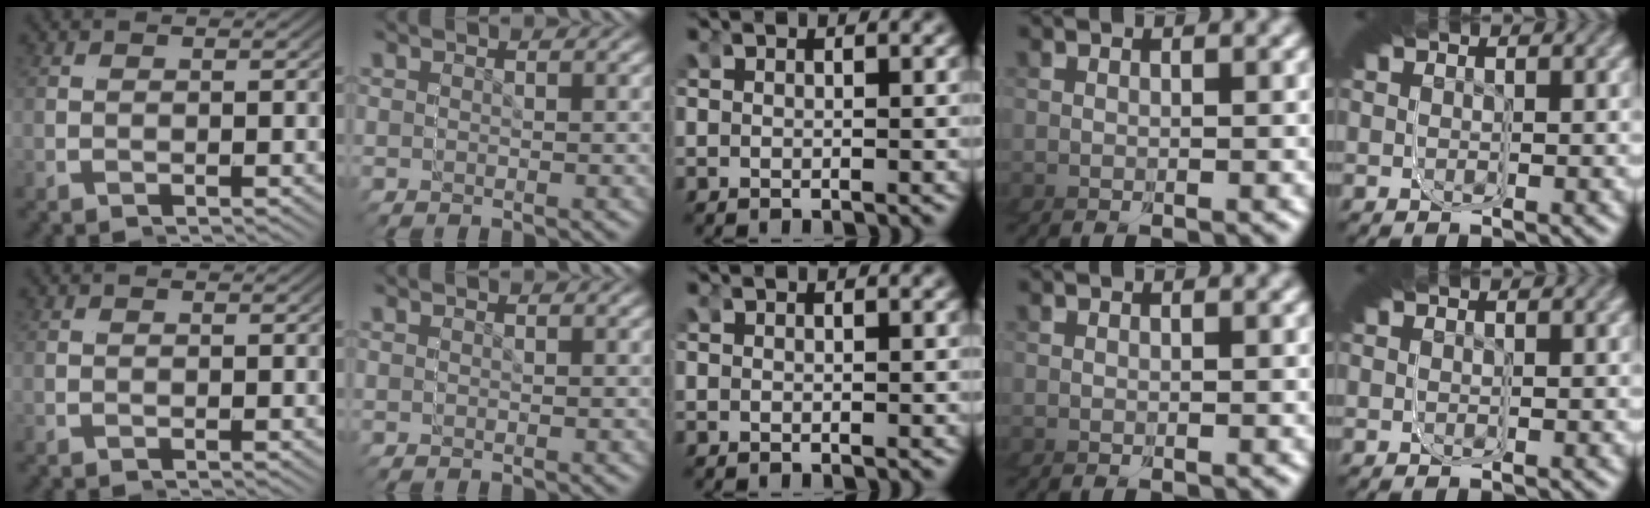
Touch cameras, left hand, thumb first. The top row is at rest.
{}